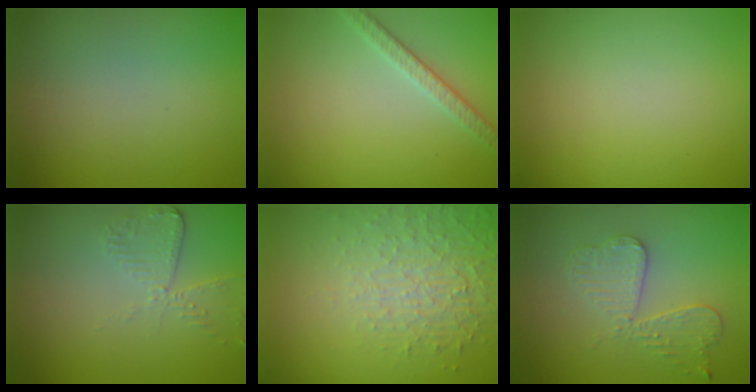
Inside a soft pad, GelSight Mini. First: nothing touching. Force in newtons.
{"total": 2.5, "press": 2.2, "slide": 1.2}
{"total": 0.0}
{"total": 2.6, "press": 2.3, "slide": 1.2}
{"total": 4.9, "press": 3.2, "slide": 3.6}
{"total": 3.4, "press": 3.2, "slide": 1.3}